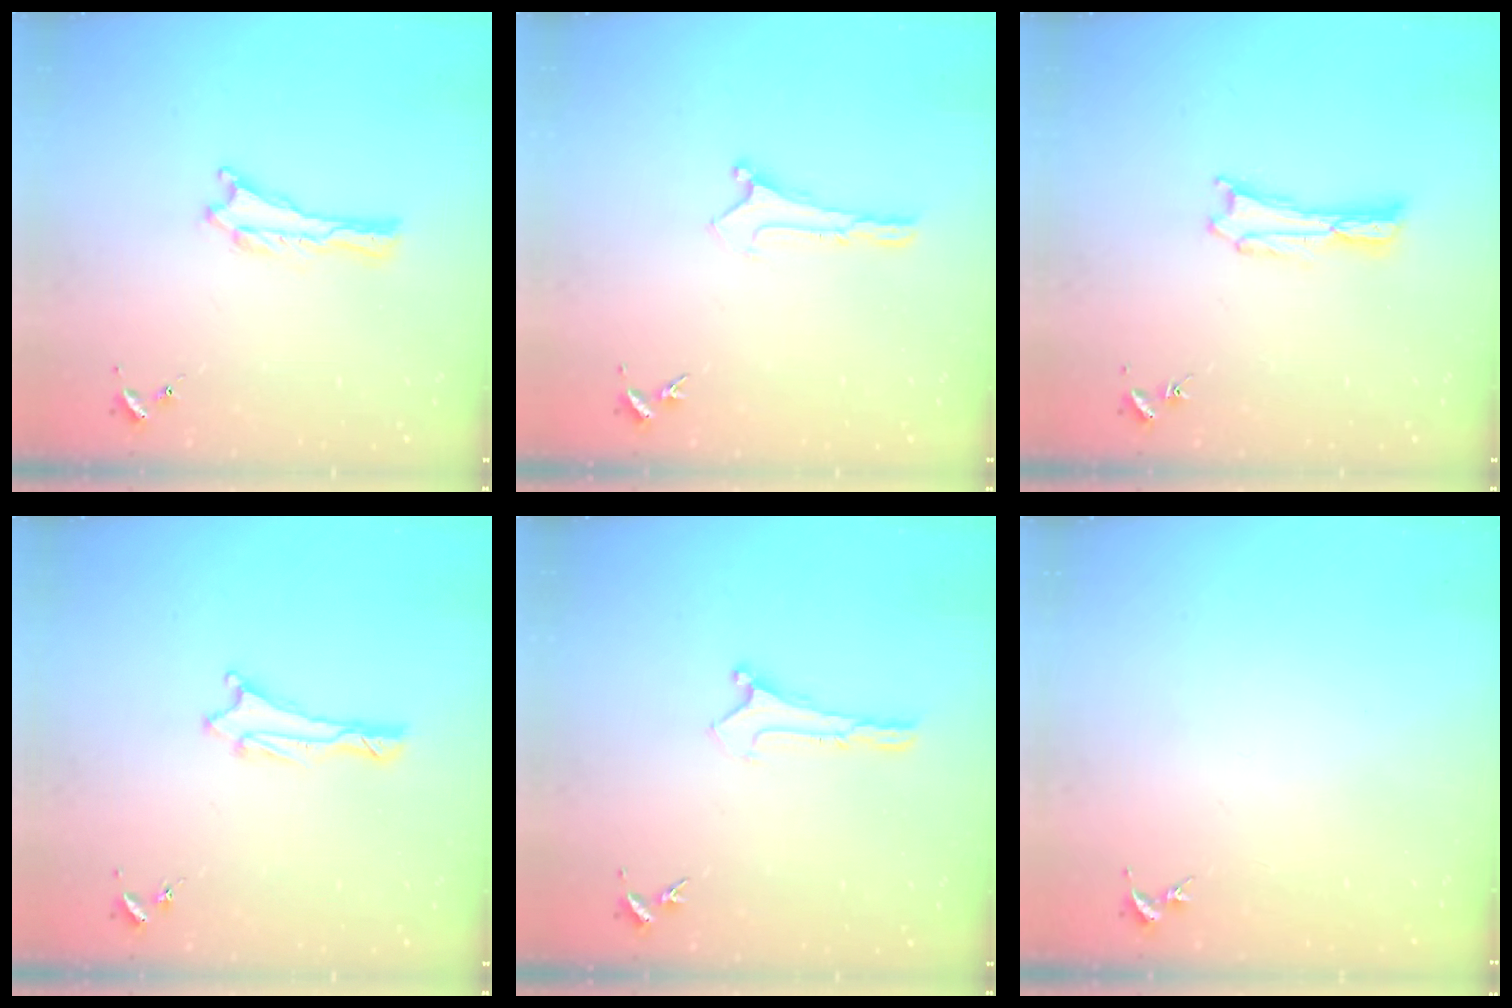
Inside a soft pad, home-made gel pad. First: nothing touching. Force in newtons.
{"total": 0.0}
{"total": 0.5, "press": 0.5, "slide": 0.2}
{"total": 1.0, "press": 1.0, "slide": 0.2}
{"total": 0.0}
{"total": 0.0}